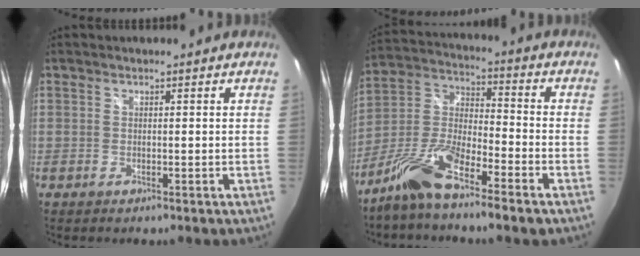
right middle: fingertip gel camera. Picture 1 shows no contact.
{"total": 12.5, "force": [-8.7, 2.4, 8.7], "torque": [-0.194, -0.001, -0.172]}